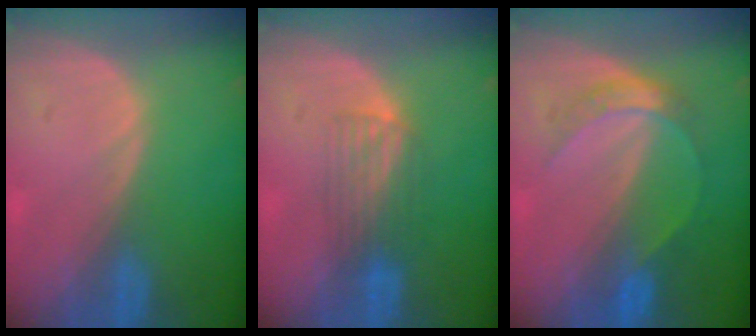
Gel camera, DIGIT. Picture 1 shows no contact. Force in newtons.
{"total": 4.0, "press": 3.8, "slide": 1.1}
{"total": 4.8, "press": 4.6, "slide": 1.1}